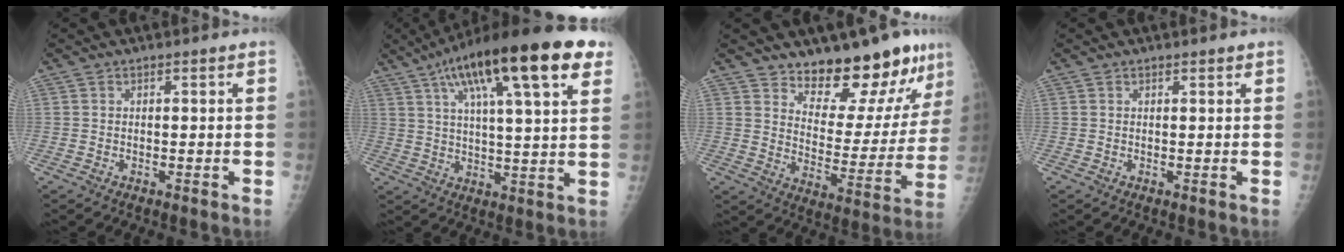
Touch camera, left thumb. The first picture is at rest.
{"total": 23.0, "force": [11.7, 5.5, 19.0], "torque": [-0.287, 0.000, 0.177]}
{"total": 16.2, "force": [13.0, 5.4, 7.9], "torque": [-0.058, -0.115, 0.194]}
{"total": 0.7, "force": [0.6, 0.2, 0.3], "torque": [-0.005, -0.003, 0.009]}